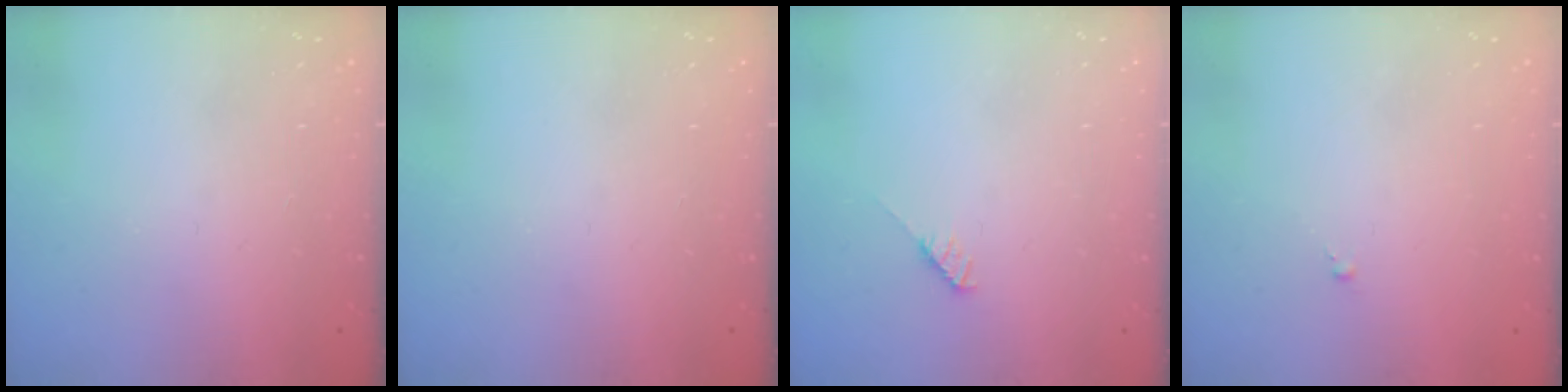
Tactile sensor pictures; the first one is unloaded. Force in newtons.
{"total": 0.0}
{"total": 4.1, "press": 4.1, "slide": 0.3}
{"total": 0.0}